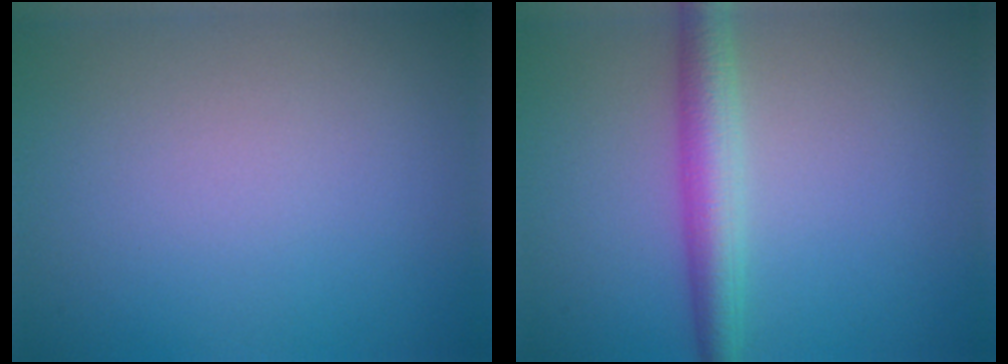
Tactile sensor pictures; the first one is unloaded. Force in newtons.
{"total": 3.9, "press": 3.9, "slide": 0.1}